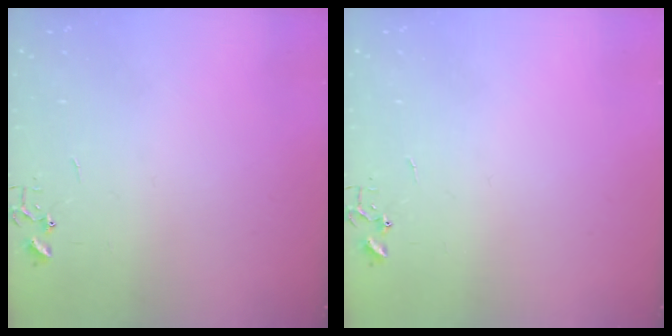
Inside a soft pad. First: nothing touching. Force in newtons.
{"total": 0.0}